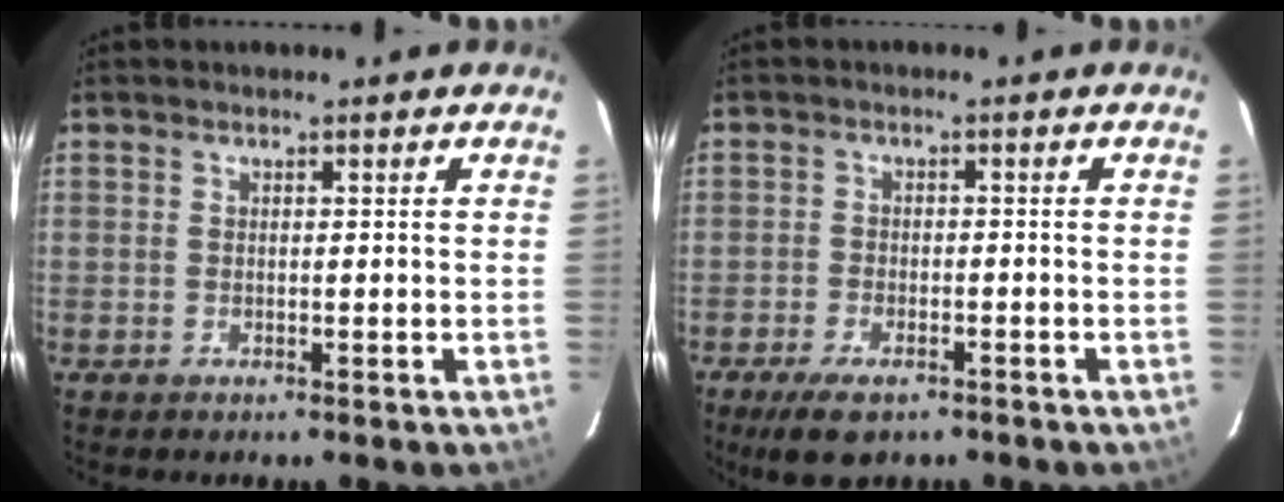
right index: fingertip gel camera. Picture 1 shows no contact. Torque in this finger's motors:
{"motor_torque": [0.59, -0.46, 0.12, 0.06]}